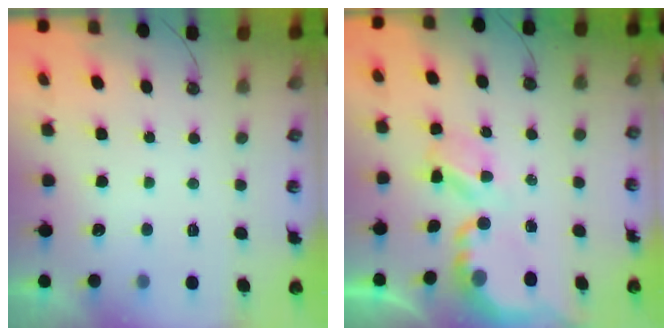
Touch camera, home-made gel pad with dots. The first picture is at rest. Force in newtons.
{"total": 5.8, "press": 5.8, "slide": 0.4}